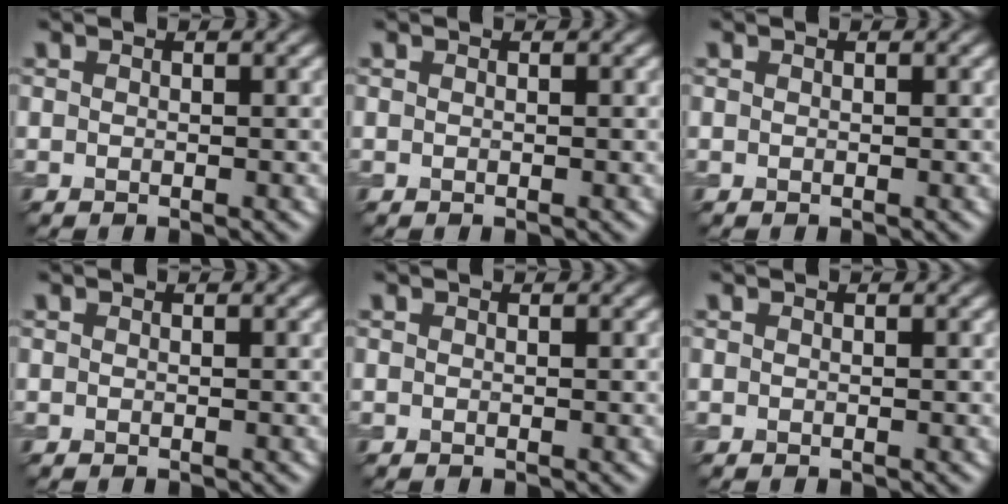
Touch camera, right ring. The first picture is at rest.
{"total": 0.0}
{"total": 0.0}
{"total": 0.0}
{"total": 0.0}
{"total": 0.0}